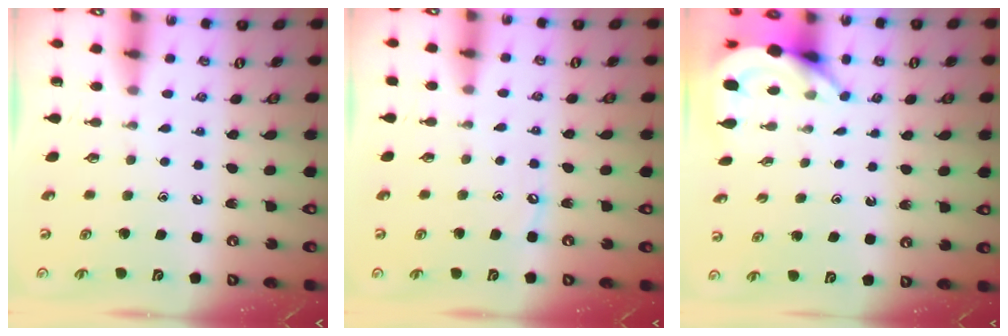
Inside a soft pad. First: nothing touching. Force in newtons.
{"total": 2.6, "press": 2.6, "slide": 0.4}
{"total": 5.0, "press": 5.0, "slide": 0.2}